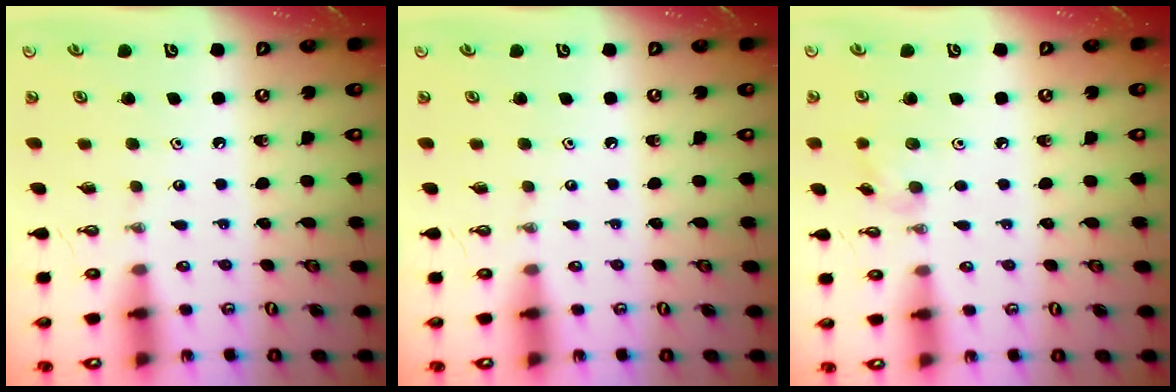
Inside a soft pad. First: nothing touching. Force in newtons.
{"total": 0.0}
{"total": 7.5, "press": 7.1, "slide": 2.3}